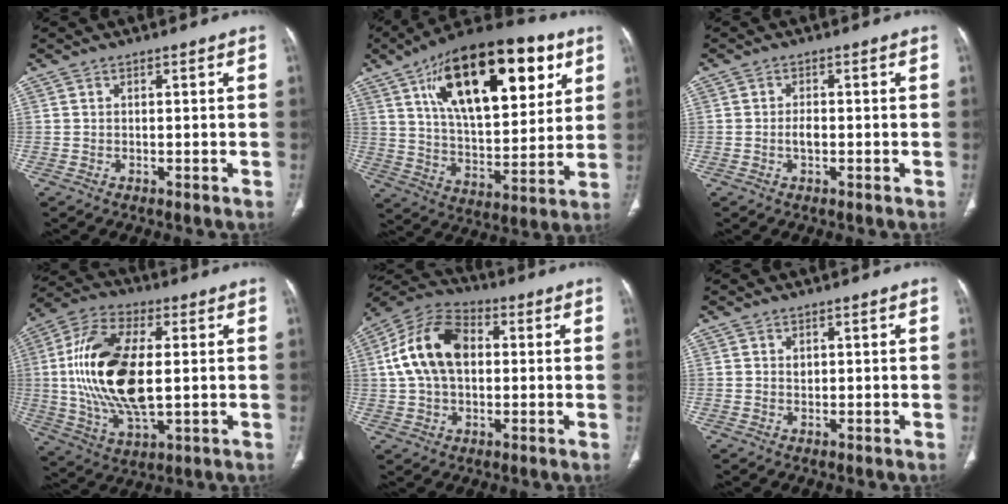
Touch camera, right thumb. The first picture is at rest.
{"total": 28.4, "force": [12.4, 12.9, 22.1], "torque": [-0.322, -0.020, 0.203]}
{"total": 1.9, "force": [-0.4, 1.0, 1.6], "torque": [-0.029, 0.003, -0.008]}
{"total": 20.4, "force": [1.2, 9.9, 17.8], "torque": [-0.359, -0.001, 0.025]}
{"total": 14.9, "force": [2.0, 9.7, 11.1], "torque": [-0.198, 0.025, 0.027]}
{"total": 1.0, "force": [0.4, 0.8, 0.5], "torque": [-0.002, 0.000, 0.007]}